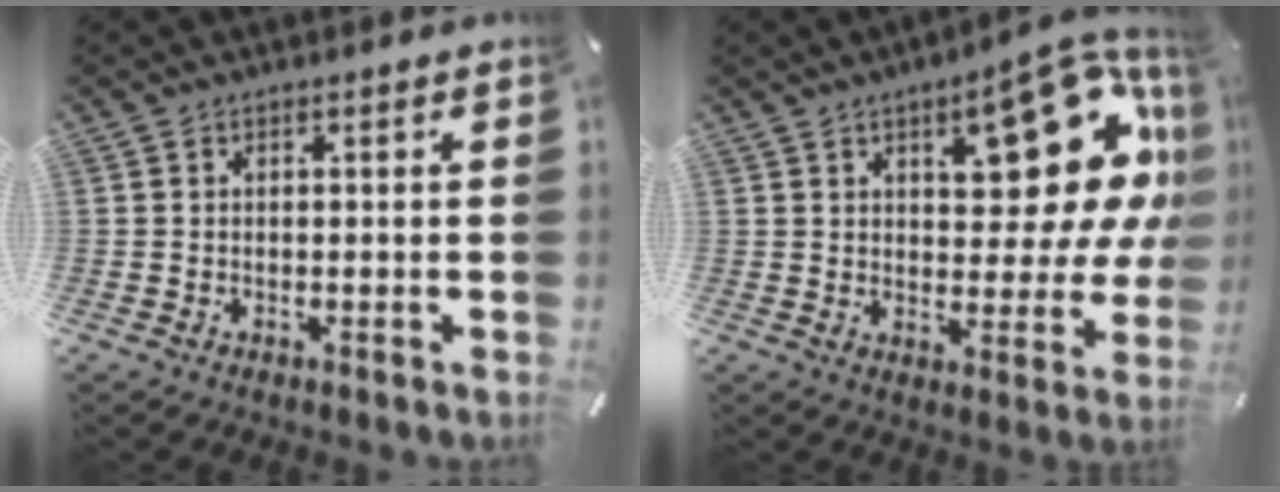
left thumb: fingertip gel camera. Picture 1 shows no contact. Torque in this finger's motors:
{"motor_torque": [2.50, 2.50, 0.40, -0.23, 0.20]}